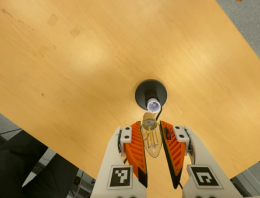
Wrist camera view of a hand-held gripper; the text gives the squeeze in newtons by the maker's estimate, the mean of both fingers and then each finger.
{"total": 13.0, "left": 14.4, "right": 11.7}